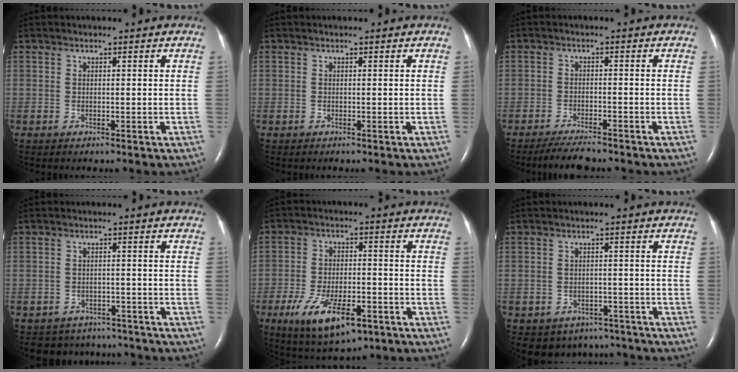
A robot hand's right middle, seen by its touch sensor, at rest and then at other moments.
{"total": 0.0}
{"total": 4.9, "force": [-4.4, 0.7, 2.2], "torque": [-0.044, -0.014, -0.075]}
{"total": 6.6, "force": [-5.8, 3.1, -0.1], "torque": [0.001, 0.013, -0.071]}
{"total": 11.3, "force": [-5.8, 4.3, 8.6], "torque": [-0.166, -0.013, -0.088]}
{"total": 6.6, "force": [-5.1, 4.1, 0.8], "torque": [-0.005, 0.011, -0.061]}